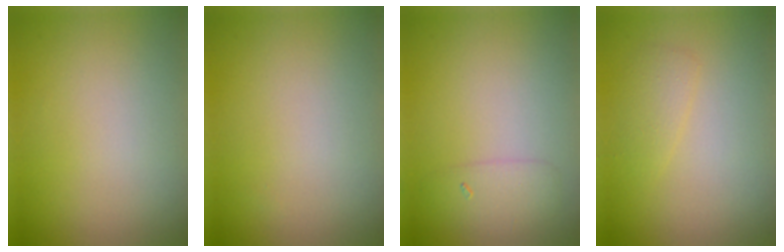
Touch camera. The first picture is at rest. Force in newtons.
{"total": 0.0}
{"total": 1.8, "press": 1.8, "slide": 0.1}
{"total": 1.4, "press": 1.4, "slide": 0.1}